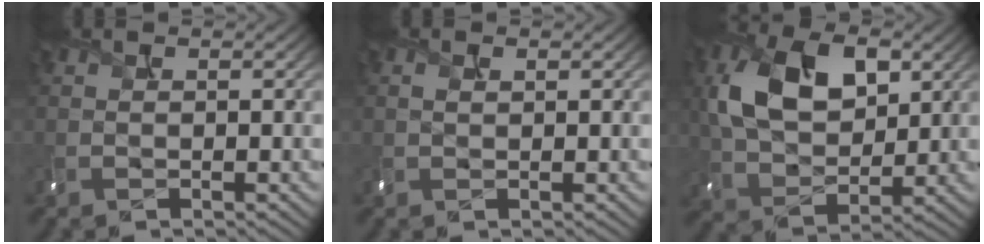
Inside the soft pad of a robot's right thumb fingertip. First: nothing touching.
{"total": 0.7, "force": [0.4, 0.4, 0.4], "torque": [-0.011, 0.003, 0.009]}
{"total": 11.1, "force": [3.4, 7.0, 7.8], "torque": [-0.168, 0.009, 0.062]}